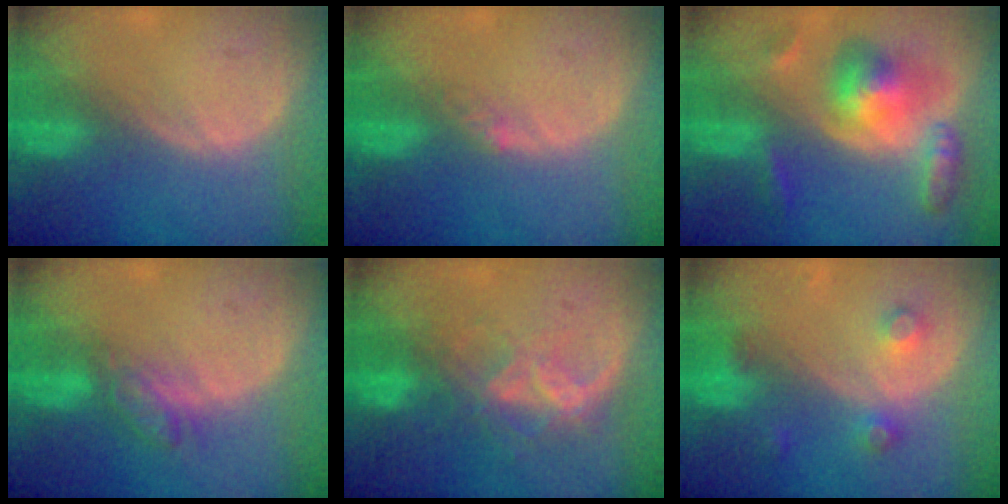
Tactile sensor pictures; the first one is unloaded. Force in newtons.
{"total": 1.6, "press": 1.3, "slide": 0.9}
{"total": 8.2, "press": 8.2, "slide": 0.6}
{"total": 4.7, "press": 4.2, "slide": 2.1}
{"total": 6.8, "press": 6.2, "slide": 2.8}
{"total": 3.8, "press": 3.5, "slide": 1.4}